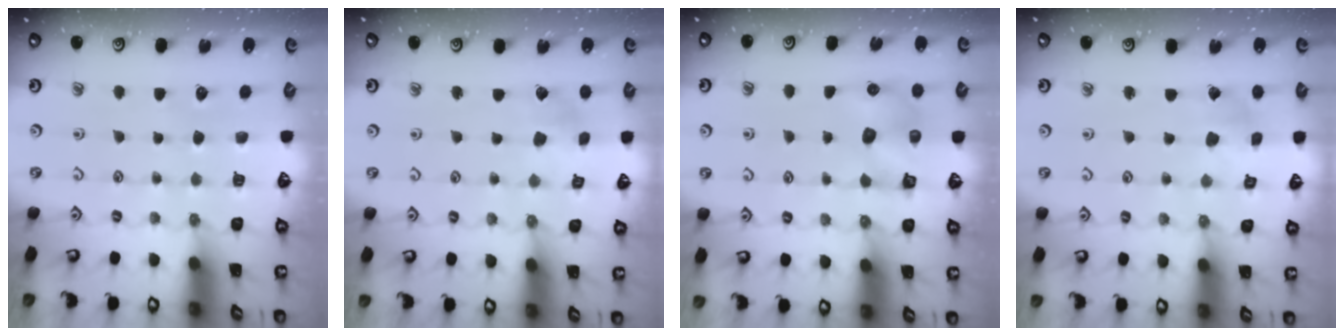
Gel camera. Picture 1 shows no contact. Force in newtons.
{"total": 2.3, "press": 2.2, "slide": 0.3}
{"total": 6.0, "press": 6.0, "slide": 0.1}
{"total": 2.4, "press": 2.4, "slide": 0.3}